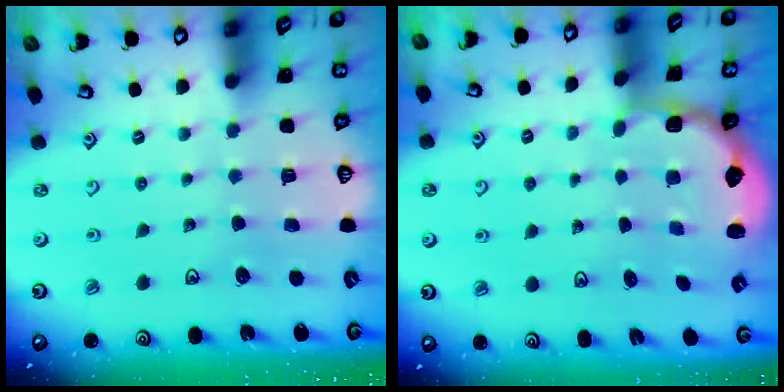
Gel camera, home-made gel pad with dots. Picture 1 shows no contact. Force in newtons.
{"total": 2.8, "press": 2.3, "slide": 1.5}